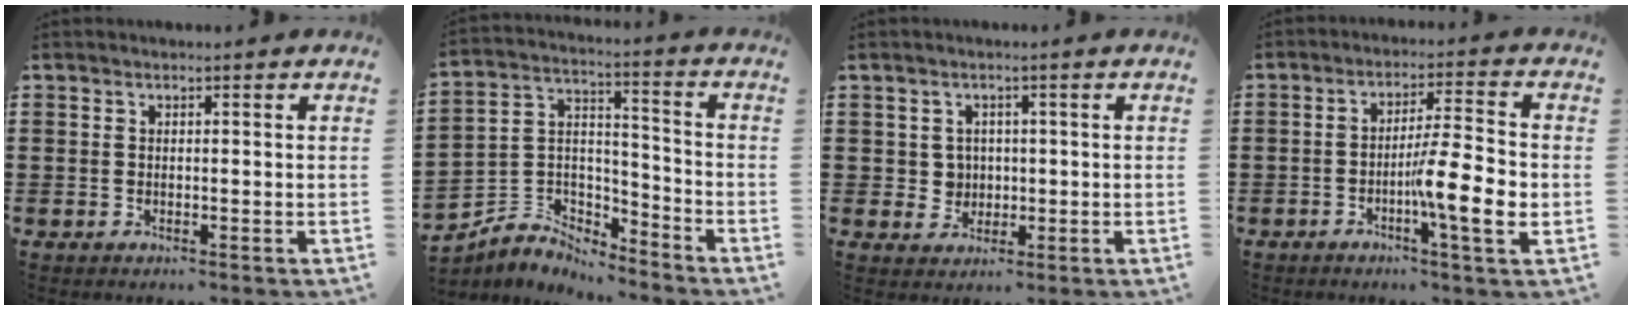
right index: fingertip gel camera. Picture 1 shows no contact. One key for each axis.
{"total": 4.9, "fx": -4.6, "fy": 1.8, "fz": -0.1, "tx": -0.009, "ty": 0.004, "tz": -0.095}
{"total": 2.7, "fx": 0.3, "fy": 2.6, "fz": 0.7, "tx": -0.026, "ty": 0.011, "tz": 0.004}
{"total": 9.3, "fx": -2.5, "fy": 1.1, "fz": 8.9, "tx": -0.144, "ty": -0.006, "tz": -0.046}